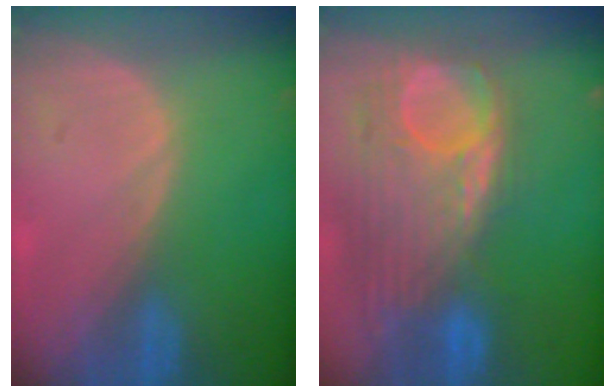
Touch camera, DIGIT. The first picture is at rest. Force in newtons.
{"total": 12.4, "press": 10.5, "slide": 6.5}